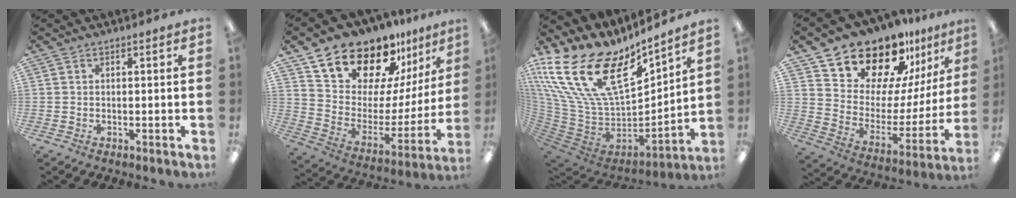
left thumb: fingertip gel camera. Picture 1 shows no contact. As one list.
[{"total": 20.0, "force": [16.8, 8.4, 6.6], "torque": [-0.125, -0.128, 0.302]}, {"total": 25.4, "force": [13.1, 12.8, 17.6], "torque": [-0.367, -0.088, 0.247]}, {"total": 18.8, "force": [16.7, 7.0, 5.0], "torque": [-0.100, -0.142, 0.296]}]